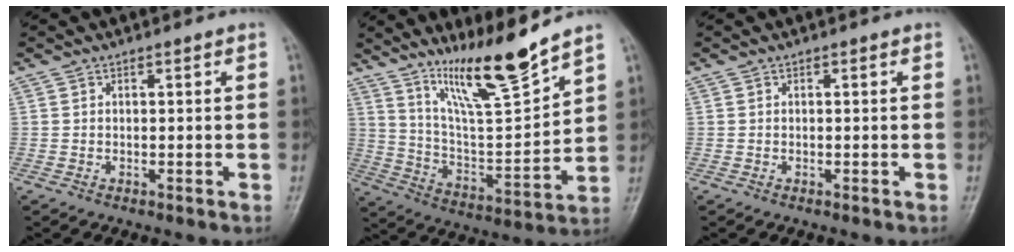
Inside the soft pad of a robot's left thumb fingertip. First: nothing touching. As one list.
[{"total": 14.6, "force": [11.5, 1.0, 9.0], "torque": [-0.139, -0.084, 0.215]}, {"total": 0.0}]